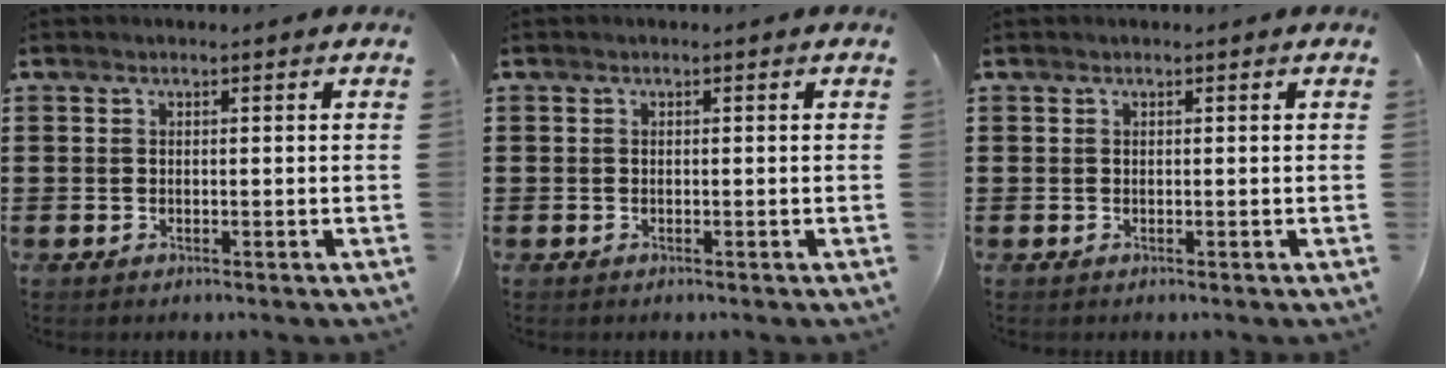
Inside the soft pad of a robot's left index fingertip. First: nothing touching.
{"total": 0.0}
{"total": 0.0}